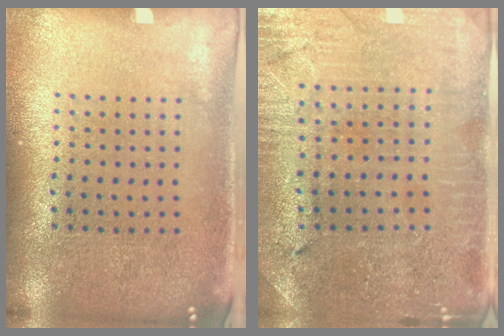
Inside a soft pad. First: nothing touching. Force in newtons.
{"total": 1.0, "press": 0.9, "slide": 0.2}